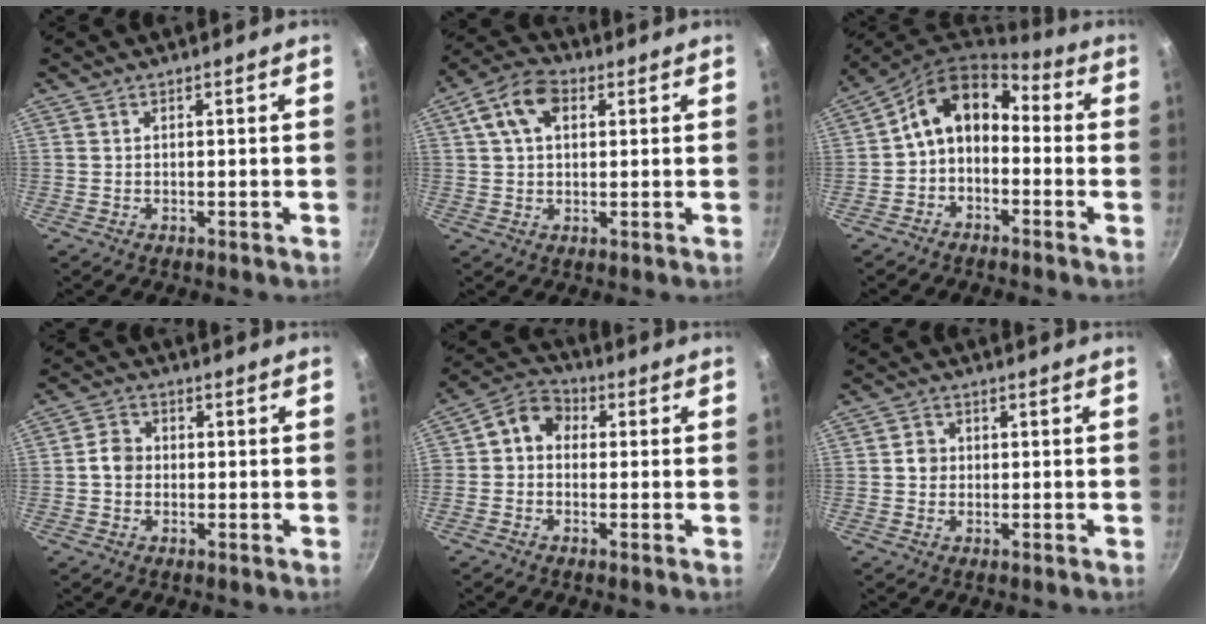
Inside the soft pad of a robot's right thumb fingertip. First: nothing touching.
{"total": 9.0, "force": [2.9, 5.6, 6.4], "torque": [-0.110, 0.015, 0.041]}
{"total": 10.1, "force": [-1.0, 7.3, 6.9], "torque": [-0.100, 0.054, -0.041]}
{"total": 3.8, "force": [-0.4, 3.2, 1.9], "torque": [-0.020, 0.015, -0.015]}
{"total": 6.6, "force": [0.1, 5.2, 4.0], "torque": [-0.058, 0.023, -0.023]}
{"total": 2.4, "force": [0.0, 2.2, 0.9], "torque": [-0.005, 0.007, -0.004]}